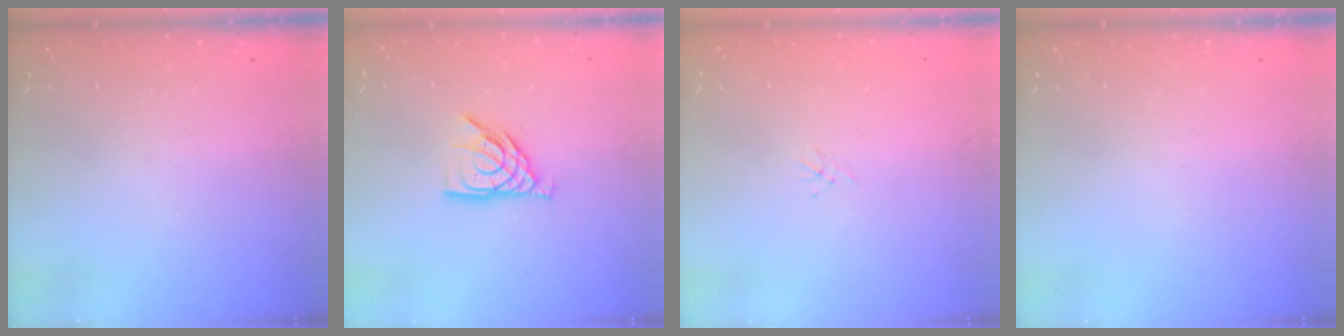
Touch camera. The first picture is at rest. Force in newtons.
{"total": 9.1, "press": 9.1, "slide": 0.8}
{"total": 1.1, "press": 1.0, "slide": 0.3}
{"total": 0.0}